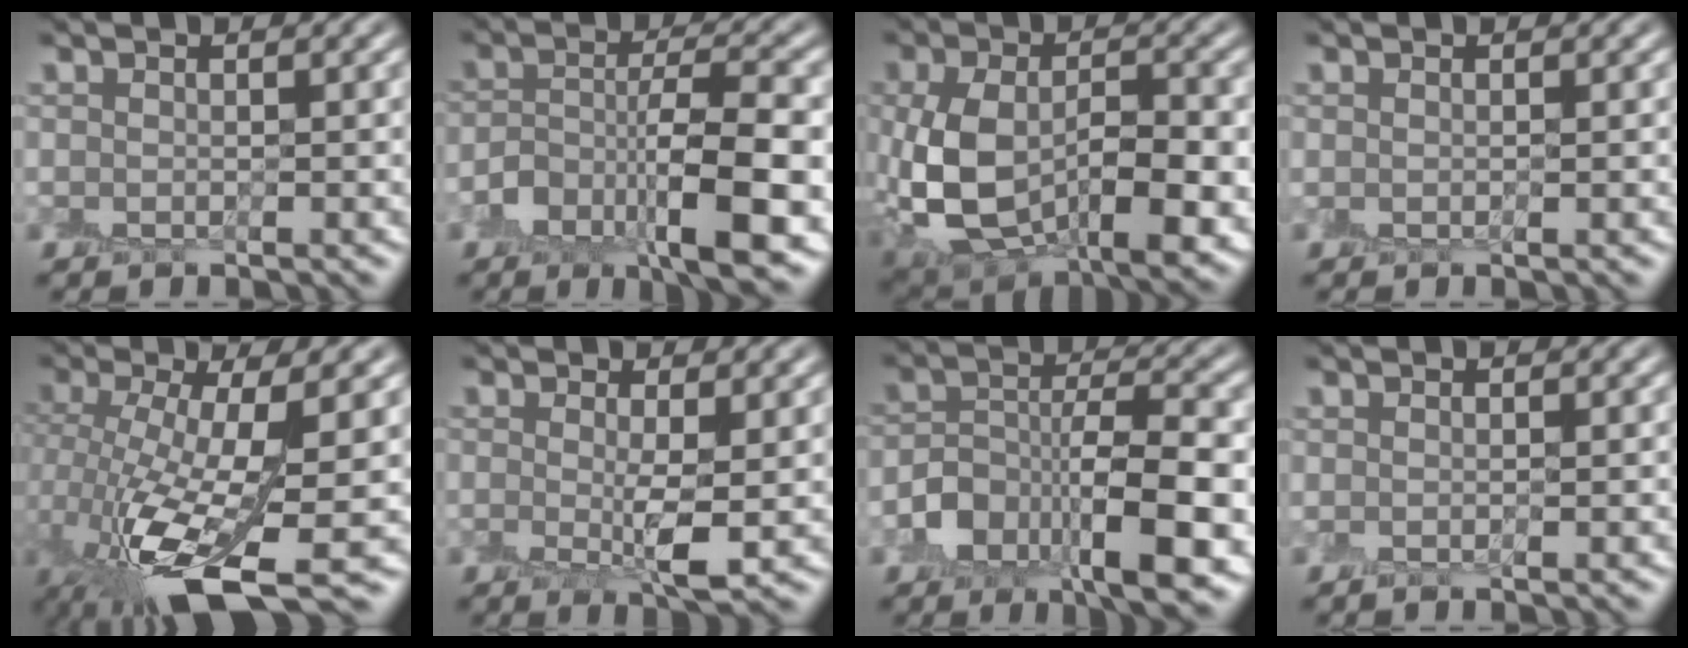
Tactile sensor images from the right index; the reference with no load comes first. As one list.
[{"total": 9.0, "force": [-4.0, 3.4, 7.3], "torque": [-0.116, 0.002, -0.066]}, {"total": 11.3, "force": [-2.1, 6.7, 8.8], "torque": [-0.180, -0.024, -0.020]}, {"total": 0.0}, {"total": 11.5, "force": [-3.0, 3.9, 10.4], "torque": [-0.205, -0.027, -0.041]}, {"total": 2.7, "force": [0.0, 0.5, 2.7], "torque": [-0.047, -0.010, 0.005]}, {"total": 9.9, "force": [-4.4, 4.8, 7.5], "torque": [-0.119, 0.001, -0.070]}, {"total": 0.6, "force": [-0.1, 0.2, 0.5], "torque": [-0.007, 0.000, -0.004]}]